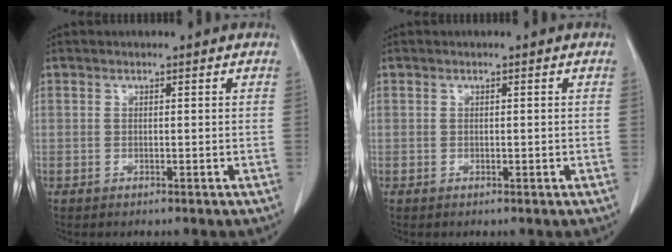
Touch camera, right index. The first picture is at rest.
{"total": 0.0}